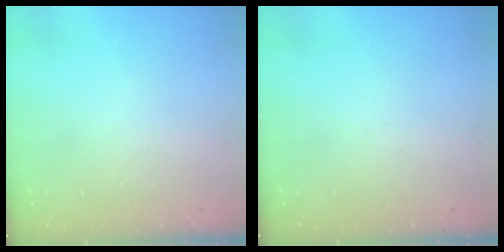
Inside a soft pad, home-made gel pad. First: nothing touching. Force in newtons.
{"total": 0.0}